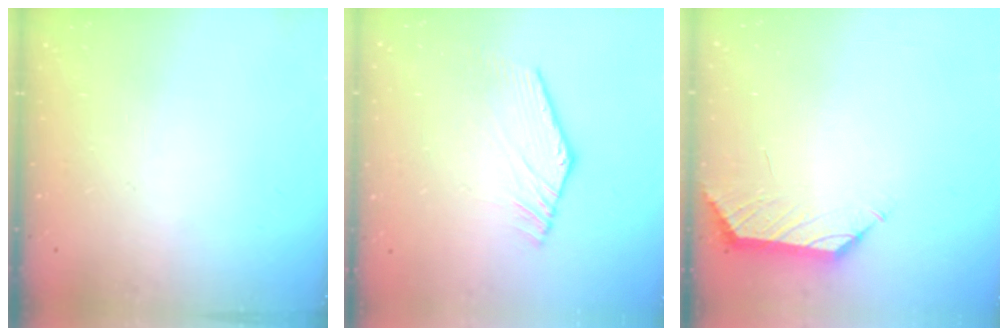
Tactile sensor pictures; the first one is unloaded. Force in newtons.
{"total": 2.5, "press": 2.5, "slide": 0.1}
{"total": 1.5, "press": 1.3, "slide": 0.6}